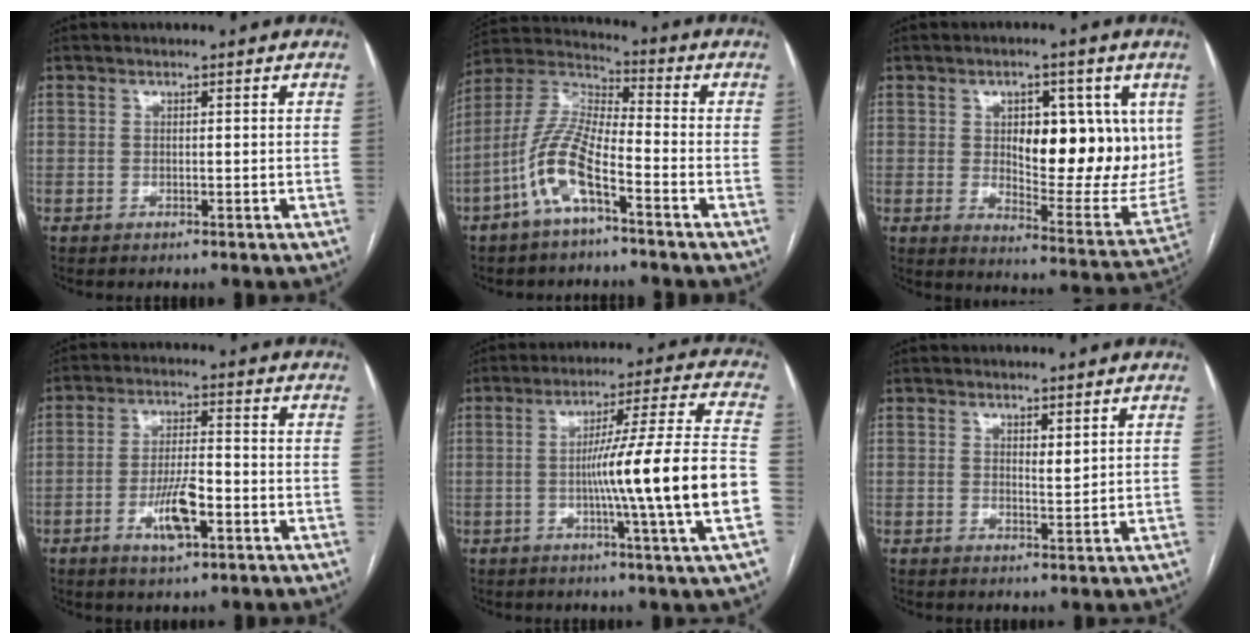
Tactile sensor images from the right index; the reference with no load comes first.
{"total": 10.9, "force": [-5.3, 2.6, 9.2], "torque": [-0.208, 0.007, -0.107]}
{"total": 16.3, "force": [3.8, 6.6, 14.4], "torque": [-0.183, 0.001, 0.066]}
{"total": 7.3, "force": [-2.9, 1.9, 6.5], "torque": [-0.127, 0.001, -0.044]}
{"total": 17.0, "force": [-3.4, -2.1, 16.5], "torque": [-0.257, 0.000, -0.059]}
{"total": 1.5, "force": [0.9, 0.3, 1.1], "torque": [-0.020, -0.009, 0.019]}